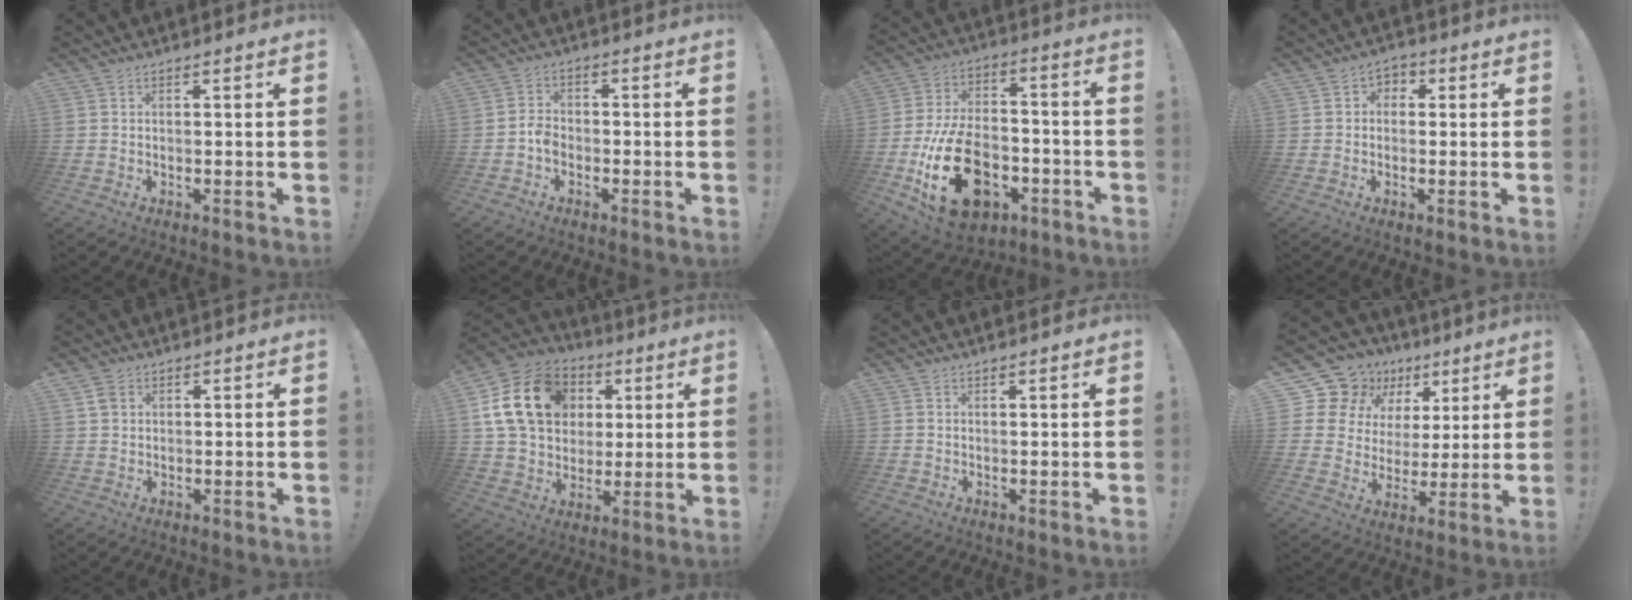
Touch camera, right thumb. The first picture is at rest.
{"total": 4.2, "force": [-2.4, 2.6, 2.3], "torque": [-0.036, 0.015, -0.040]}
{"total": 24.0, "force": [-8.2, 15.2, 16.6], "torque": [-0.294, 0.056, -0.121]}
{"total": 3.4, "force": [-0.7, 3.1, 1.4], "torque": [-0.018, 0.011, -0.013]}
{"total": 2.8, "force": [1.5, 2.1, 1.0], "torque": [-0.014, -0.002, 0.028]}
{"total": 20.9, "force": [6.2, 16.1, 11.8], "torque": [-0.207, -0.010, 0.131]}
{"total": 0.7, "force": [0.7, 0.1, 0.2], "torque": [0.008, -0.004, 0.011]}
{"total": 15.9, "force": [8.9, 12.1, 5.2], "torque": [-0.082, -0.056, 0.187]}